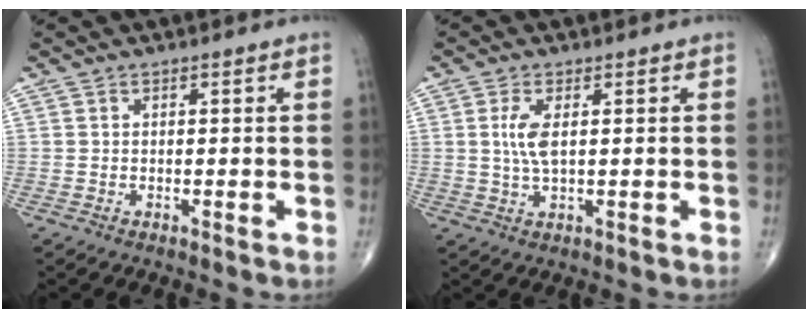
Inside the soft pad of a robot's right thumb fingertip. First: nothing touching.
{"total": 4.4, "force": [0.9, 1.5, 4.0], "torque": [-0.094, -0.004, 0.020]}